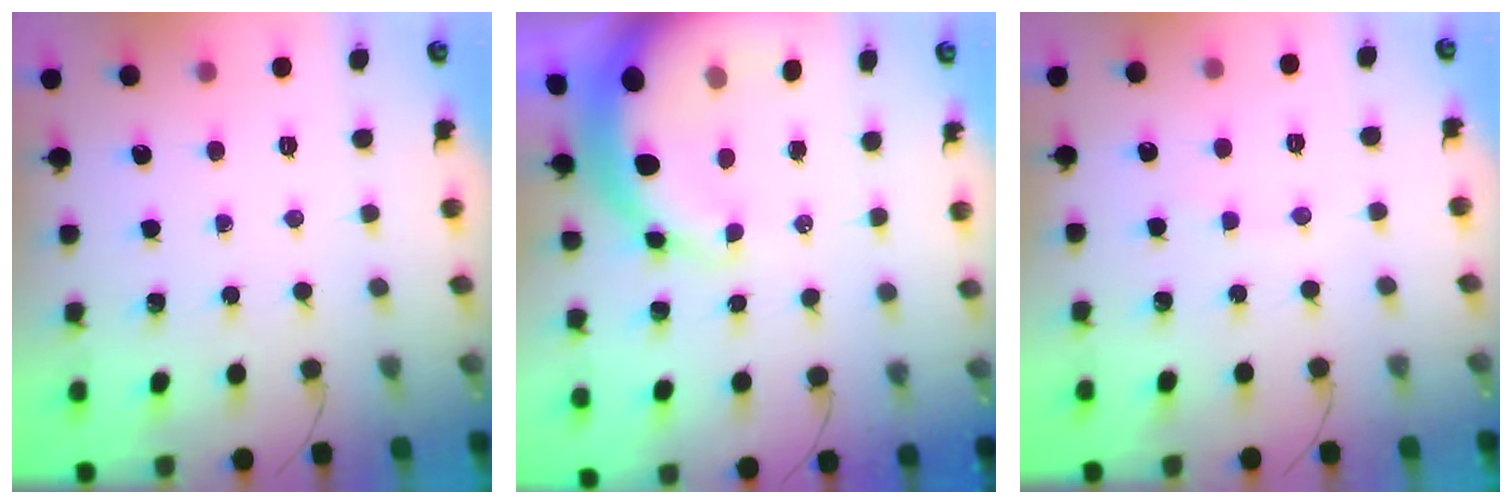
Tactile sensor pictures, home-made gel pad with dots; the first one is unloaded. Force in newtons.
{"total": 15.0, "press": 14.7, "slide": 3.2}
{"total": 2.3, "press": 2.1, "slide": 0.7}